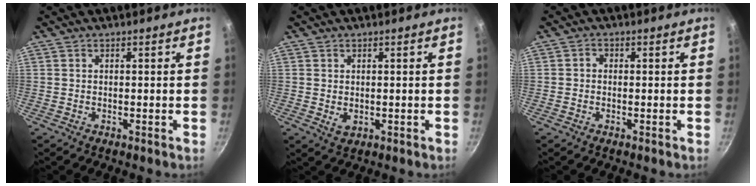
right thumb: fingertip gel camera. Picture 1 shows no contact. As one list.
[{"total": 2.1, "force": [0.1, 1.5, 1.4], "torque": [-0.023, -0.006, 0.004]}, {"total": 1.1, "force": [-0.3, 0.9, 0.5], "torque": [-0.008, 0.006, -0.008]}]